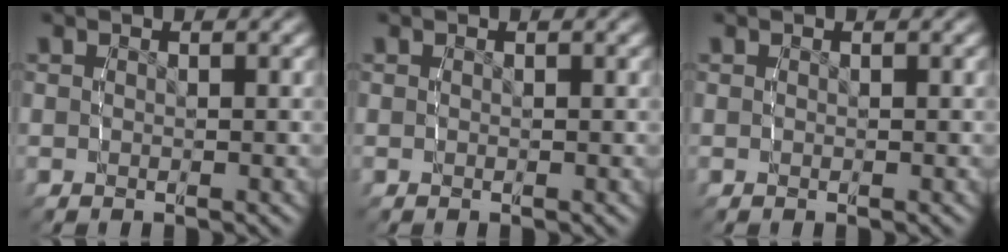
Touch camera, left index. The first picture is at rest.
{"total": 0.0}
{"total": 0.0}